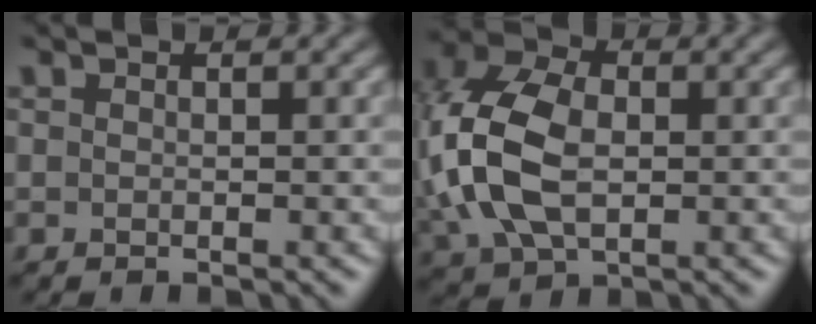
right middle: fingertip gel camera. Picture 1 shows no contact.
{"total": 10.0, "force": [-0.3, 6.7, 7.4], "torque": [-0.188, 0.012, -0.015]}